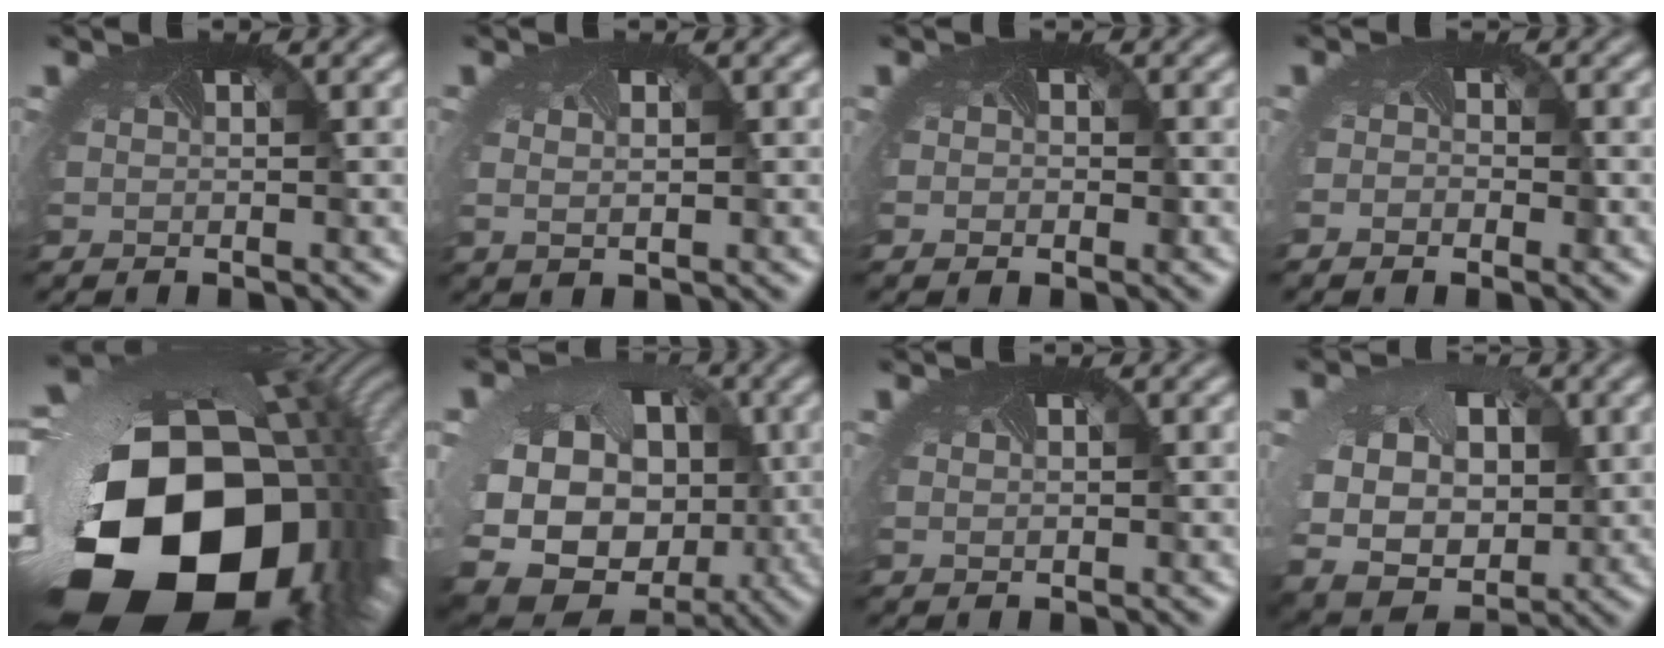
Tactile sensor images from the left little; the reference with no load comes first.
{"total": 0.8, "force": [0.1, 0.3, 0.7], "torque": [-0.017, -0.001, 0.005]}
{"total": 0.7, "force": [-0.4, 0.5, 0.3], "torque": [-0.005, -0.006, -0.005]}
{"total": 1.3, "force": [-0.8, 0.7, 0.7], "torque": [-0.012, -0.012, -0.011]}
{"total": 21.6, "force": [-6.2, 14.9, 14.3], "torque": [-0.291, -0.111, -0.073]}
{"total": 16.9, "force": [-2.1, 13.4, 10.0], "torque": [-0.204, -0.048, -0.032]}
{"total": 0.7, "force": [0.0, 0.5, 0.4], "torque": [-0.008, 0.000, 0.001]}
{"total": 9.2, "force": [0.3, 7.4, 5.6], "torque": [-0.113, -0.023, 0.014]}